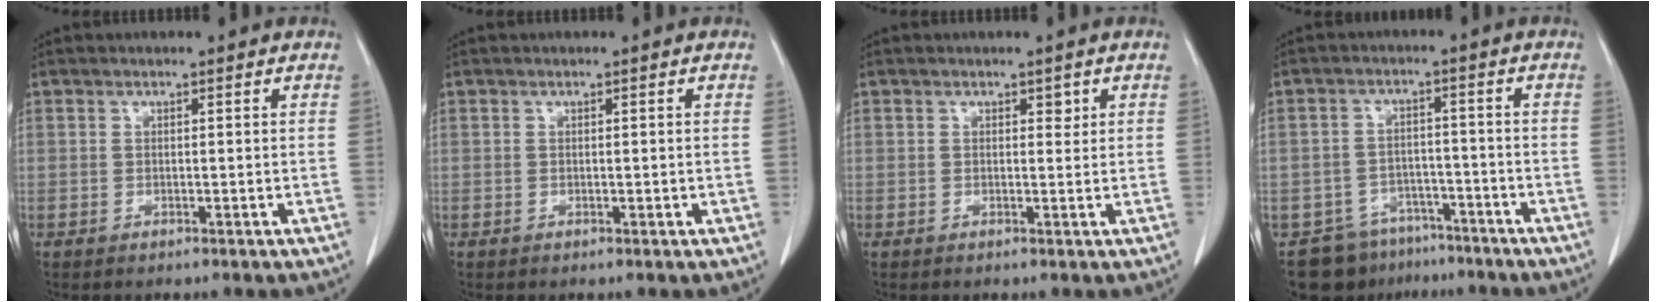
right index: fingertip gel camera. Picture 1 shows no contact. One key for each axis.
{"total": 0.7, "fx": 0.0, "fy": 0.3, "fz": 0.6, "tx": -0.010, "ty": -0.002, "tz": 0.001}
{"total": 1.1, "fx": 0.6, "fy": 0.7, "fz": 0.6, "tx": -0.003, "ty": -0.003, "tz": 0.007}
{"total": 8.9, "fx": -6.6, "fy": 5.8, "fz": 1.1, "tx": -0.011, "ty": 0.019, "tz": -0.092}